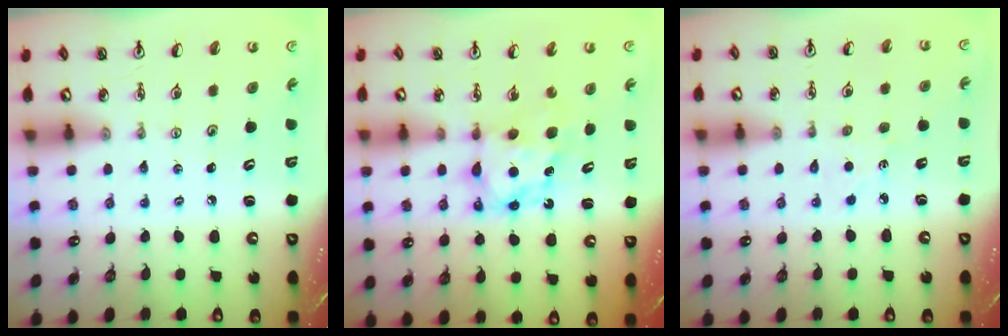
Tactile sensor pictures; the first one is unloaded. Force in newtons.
{"total": 6.1, "press": 6.1, "slide": 0.3}
{"total": 2.9, "press": 2.9, "slide": 0.4}